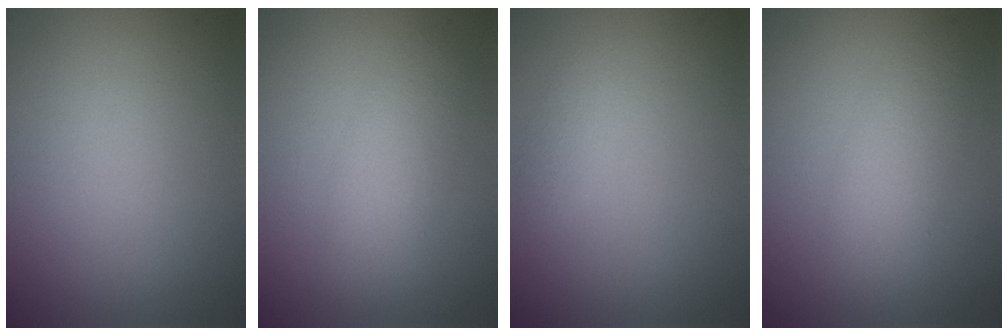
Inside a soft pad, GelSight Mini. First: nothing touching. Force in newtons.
{"total": 2.9, "press": 2.9, "slide": 0.1}
{"total": 1.0, "press": 1.0, "slide": 0.0}
{"total": 3.2, "press": 3.2, "slide": 0.1}